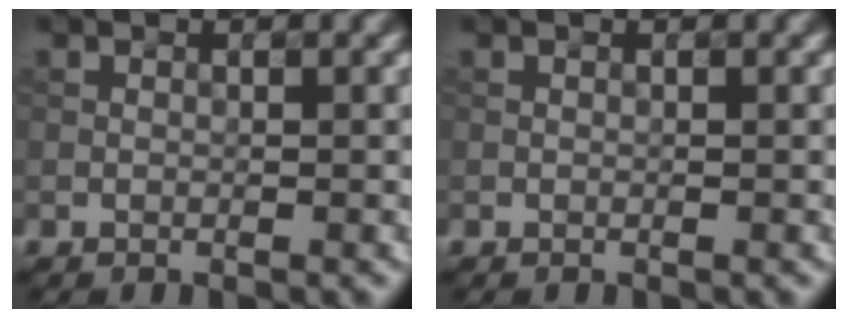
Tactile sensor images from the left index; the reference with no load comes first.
{"total": 0.0}